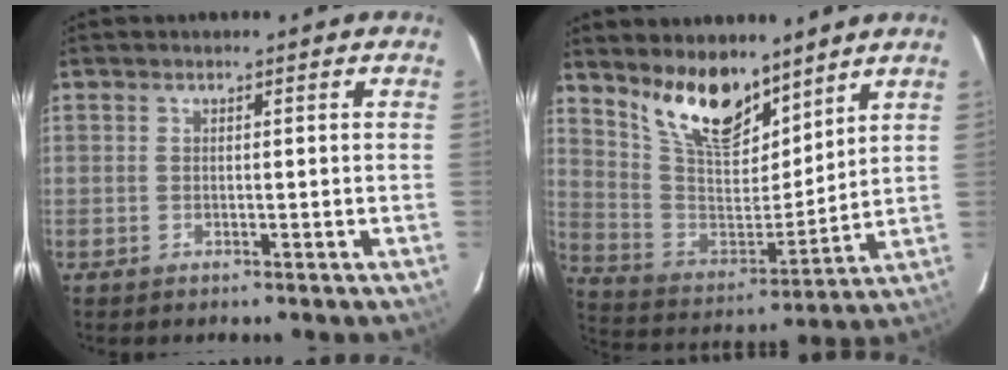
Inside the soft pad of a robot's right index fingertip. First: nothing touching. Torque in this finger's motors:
{"motor_torque": [1.08, 1.06, 0.44, 0.10]}